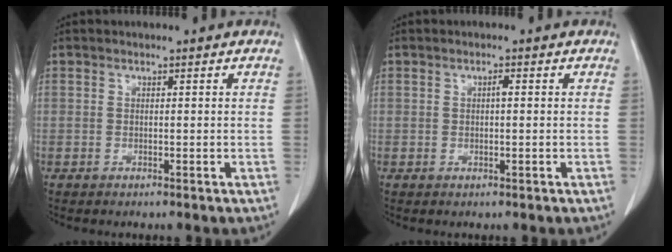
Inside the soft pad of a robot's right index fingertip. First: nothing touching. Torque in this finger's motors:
{"motor_torque": [0.28, -0.28, 0.10, 0.03]}